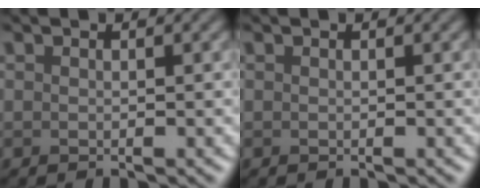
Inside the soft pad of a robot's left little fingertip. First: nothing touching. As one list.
[{"total": 0.0}]